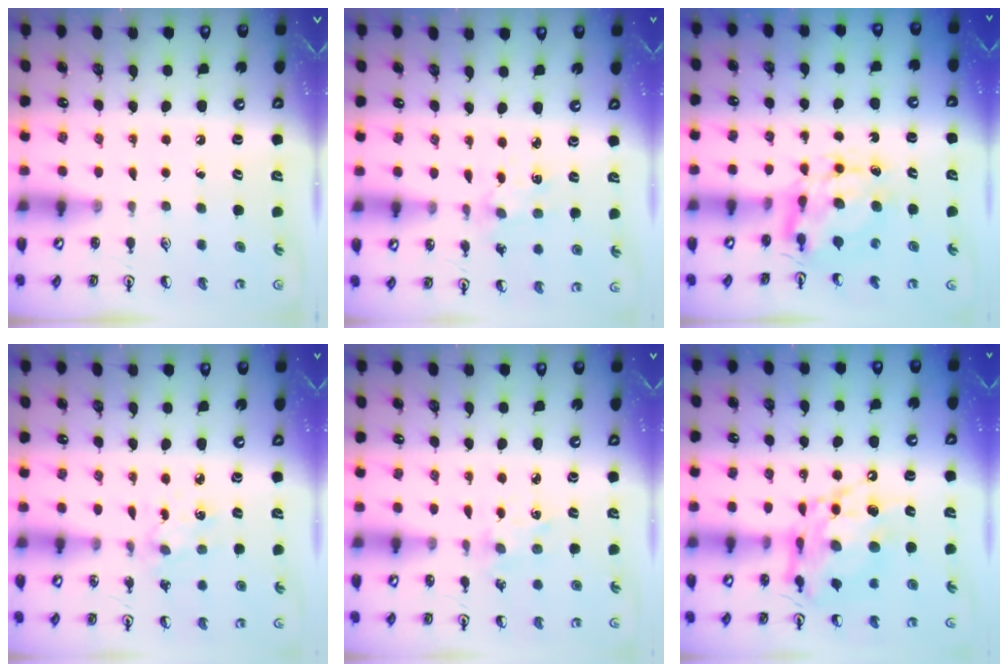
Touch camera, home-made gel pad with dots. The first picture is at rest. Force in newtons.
{"total": 2.7, "press": 2.7, "slide": 0.4}
{"total": 7.7, "press": 7.7, "slide": 0.7}
{"total": 2.5, "press": 2.4, "slide": 0.6}
{"total": 2.3, "press": 2.2, "slide": 0.4}
{"total": 14.0, "press": 13.9, "slide": 1.6}